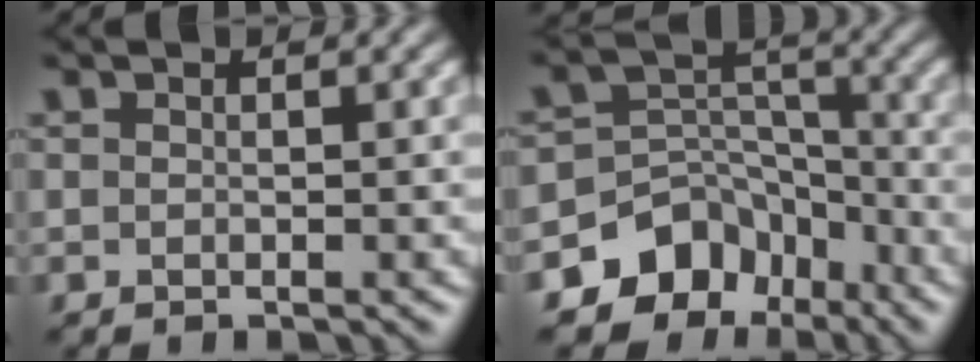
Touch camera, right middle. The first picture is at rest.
{"total": 7.2, "force": [-4.7, 5.2, 1.8], "torque": [-0.013, 0.004, -0.086]}